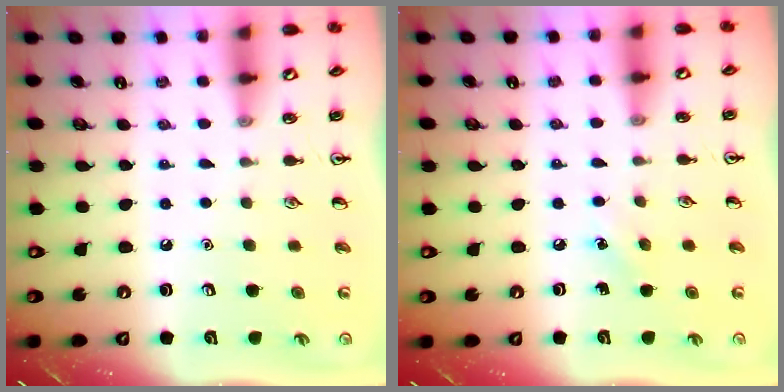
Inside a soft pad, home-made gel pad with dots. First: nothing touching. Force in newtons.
{"total": 4.9, "press": 4.6, "slide": 1.7}